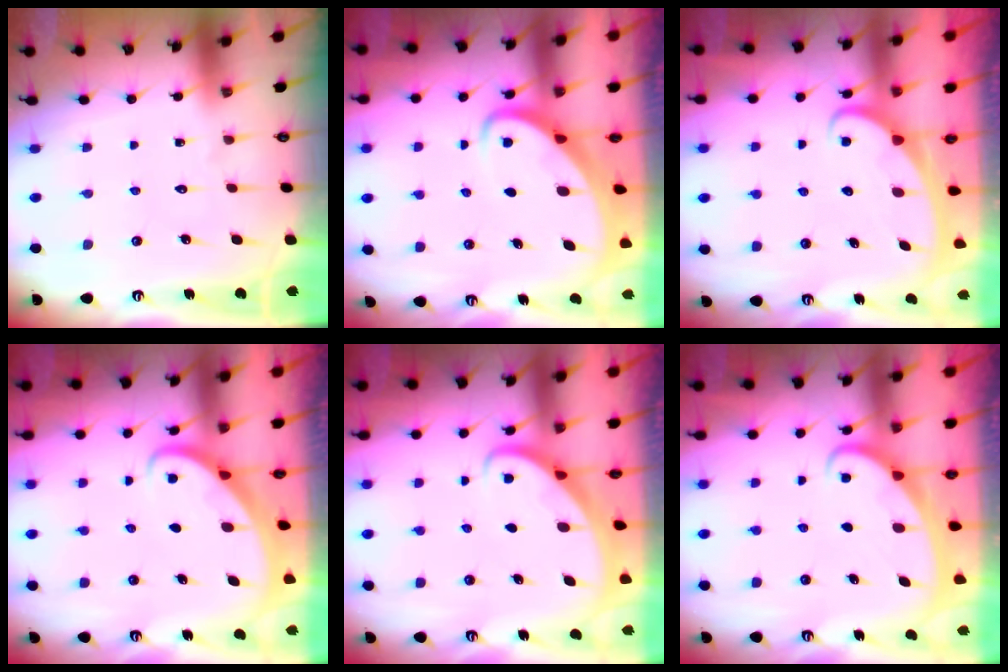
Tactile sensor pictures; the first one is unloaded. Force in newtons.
{"total": 3.6, "press": 3.5, "slide": 0.4}
{"total": 2.5, "press": 2.5, "slide": 0.3}
{"total": 2.8, "press": 2.8, "slide": 0.2}
{"total": 2.7, "press": 2.7, "slide": 0.2}
{"total": 2.2, "press": 2.2, "slide": 0.3}